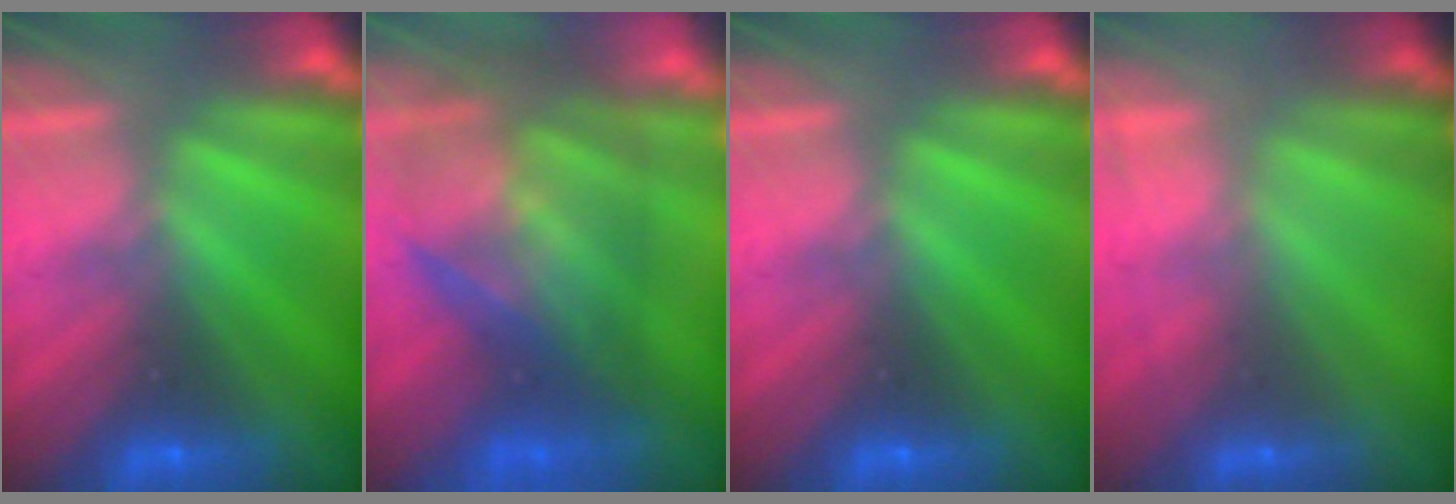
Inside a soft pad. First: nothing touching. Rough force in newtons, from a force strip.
{"total": 5.8}
{"total": 0.0}
{"total": 2.2}